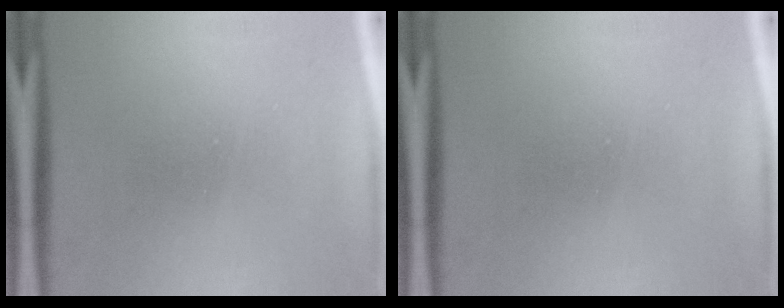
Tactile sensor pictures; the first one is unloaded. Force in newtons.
{"total": 0.0}